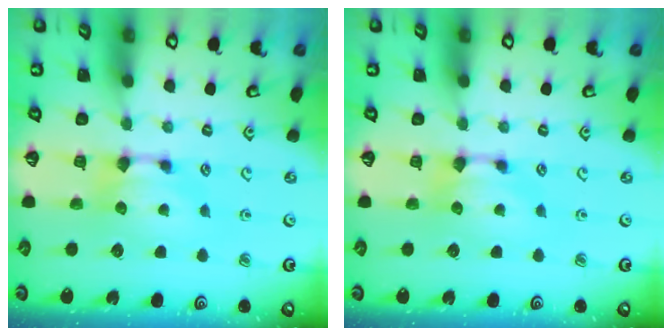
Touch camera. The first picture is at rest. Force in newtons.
{"total": 0.0}